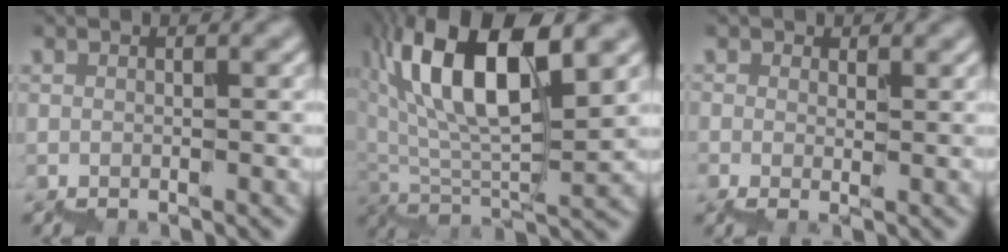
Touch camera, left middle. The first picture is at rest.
{"total": 12.2, "force": [7.2, 3.7, 9.1], "torque": [-0.166, 0.030, 0.135]}
{"total": 1.1, "force": [1.0, 0.3, 0.4], "torque": [-0.012, 0.008, 0.014]}